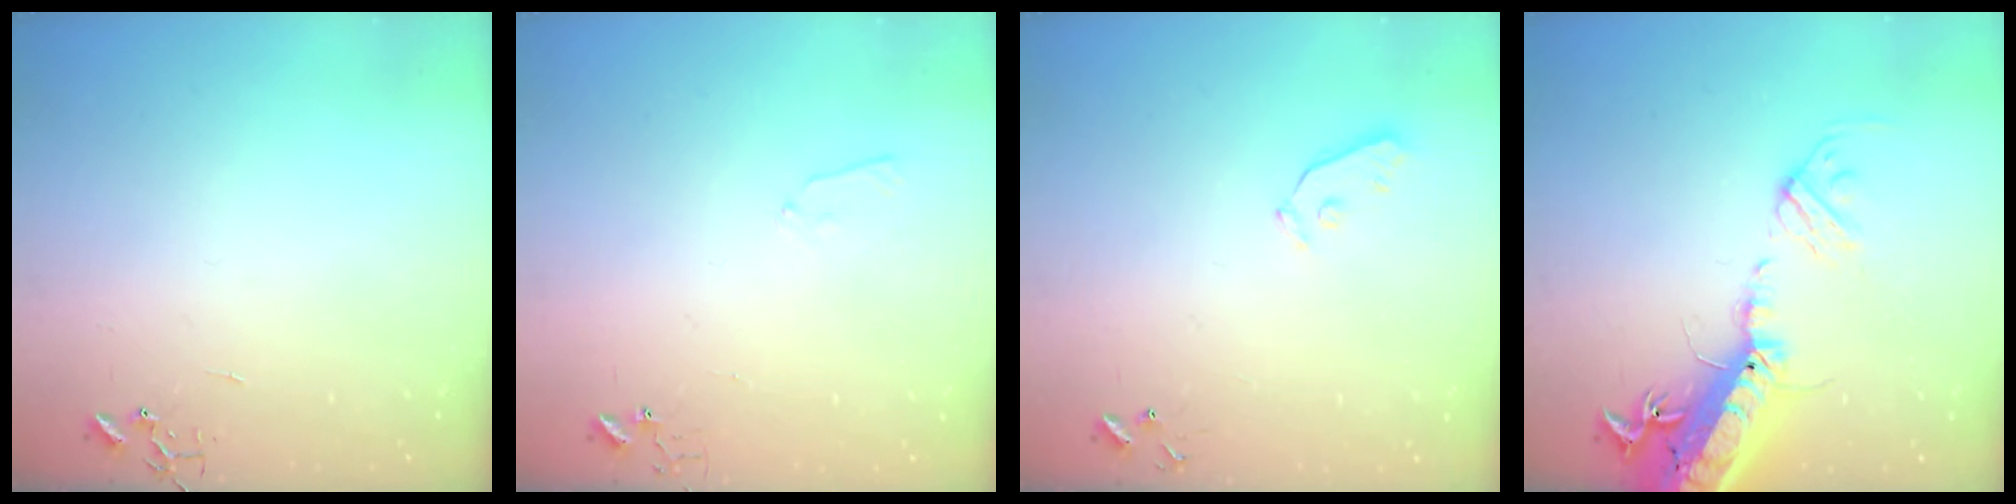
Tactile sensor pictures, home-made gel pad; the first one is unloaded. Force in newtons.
{"total": 5.0, "press": 5.0, "slide": 0.7}
{"total": 4.0, "press": 4.0, "slide": 0.2}
{"total": 23.3, "press": 22.7, "slide": 5.2}